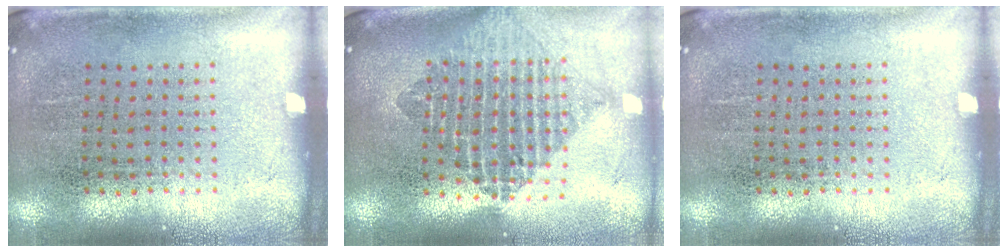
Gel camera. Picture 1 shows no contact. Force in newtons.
{"total": 2.1, "press": 1.7, "slide": 1.2}
{"total": 0.0}